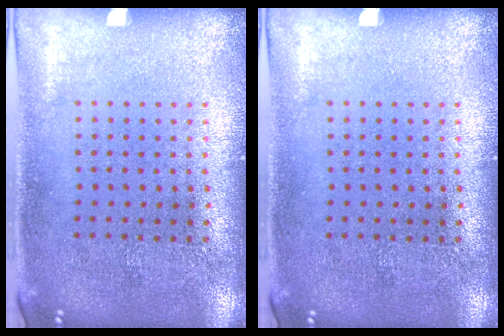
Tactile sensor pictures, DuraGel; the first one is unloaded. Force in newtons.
{"total": 0.0}